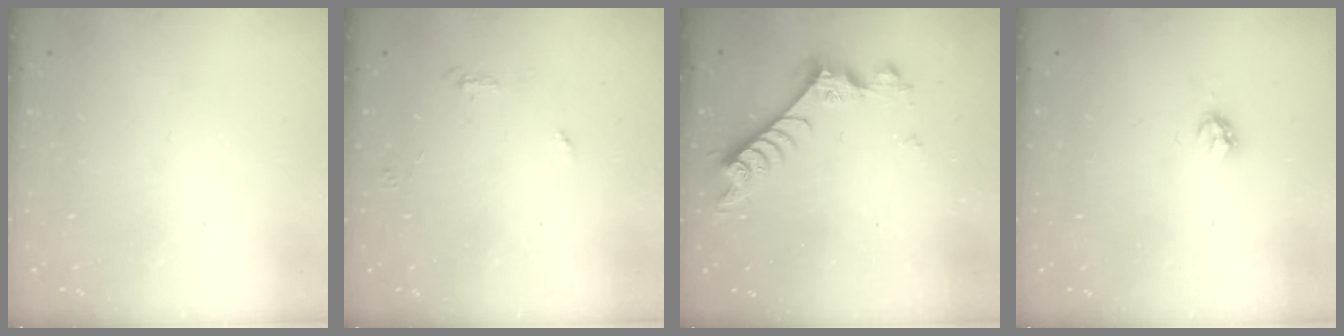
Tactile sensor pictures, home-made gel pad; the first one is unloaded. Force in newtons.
{"total": 5.6, "press": 5.6, "slide": 0.4}
{"total": 7.0, "press": 7.0, "slide": 0.5}
{"total": 2.8, "press": 2.8, "slide": 0.2}